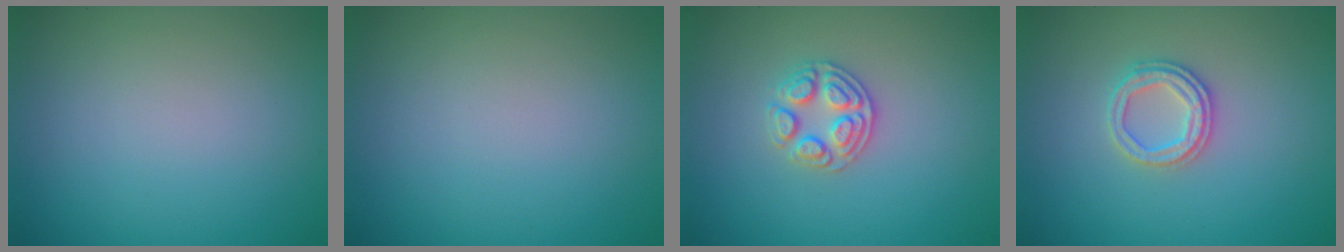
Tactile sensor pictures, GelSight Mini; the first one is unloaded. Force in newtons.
{"total": 0.0}
{"total": 2.7, "press": 2.6, "slide": 0.8}
{"total": 2.5, "press": 2.4, "slide": 0.6}